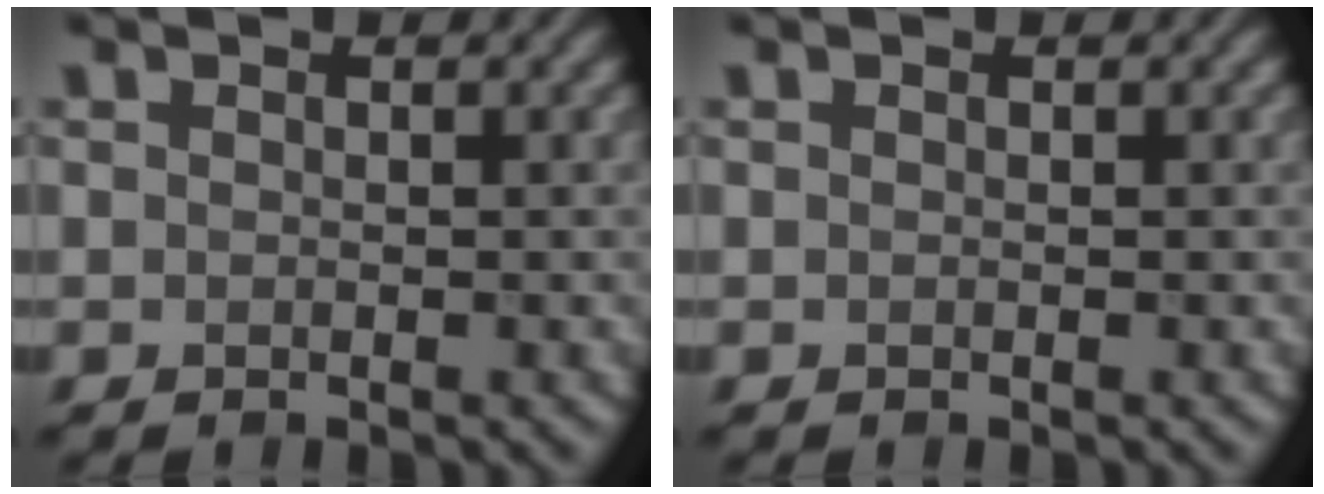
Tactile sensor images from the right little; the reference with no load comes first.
{"total": 0.0}